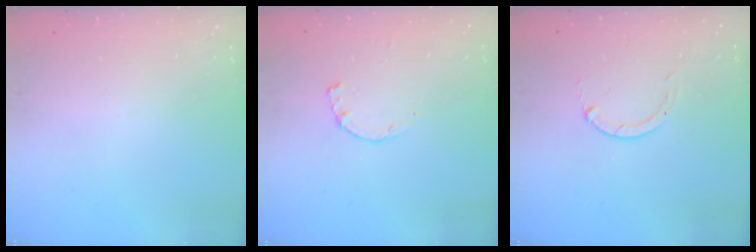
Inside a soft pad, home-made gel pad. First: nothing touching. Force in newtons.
{"total": 1.2, "press": 1.1, "slide": 0.3}
{"total": 0.0}